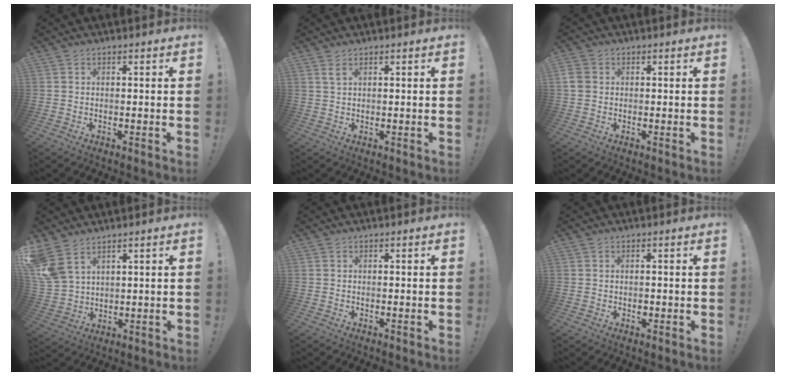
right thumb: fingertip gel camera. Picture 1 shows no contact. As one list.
[{"total": 2.0, "force": [1.1, 0.4, 1.6], "torque": [-0.019, -0.006, 0.017]}, {"total": 3.1, "force": [0.4, 2.7, 1.4], "torque": [-0.028, 0.003, 0.007]}, {"total": 9.2, "force": [6.1, 4.9, 4.9], "torque": [-0.118, -0.024, 0.125]}, {"total": 0.0}, {"total": 1.4, "force": [-0.2, 1.4, 0.0], "torque": [0.010, -0.004, -0.006]}]